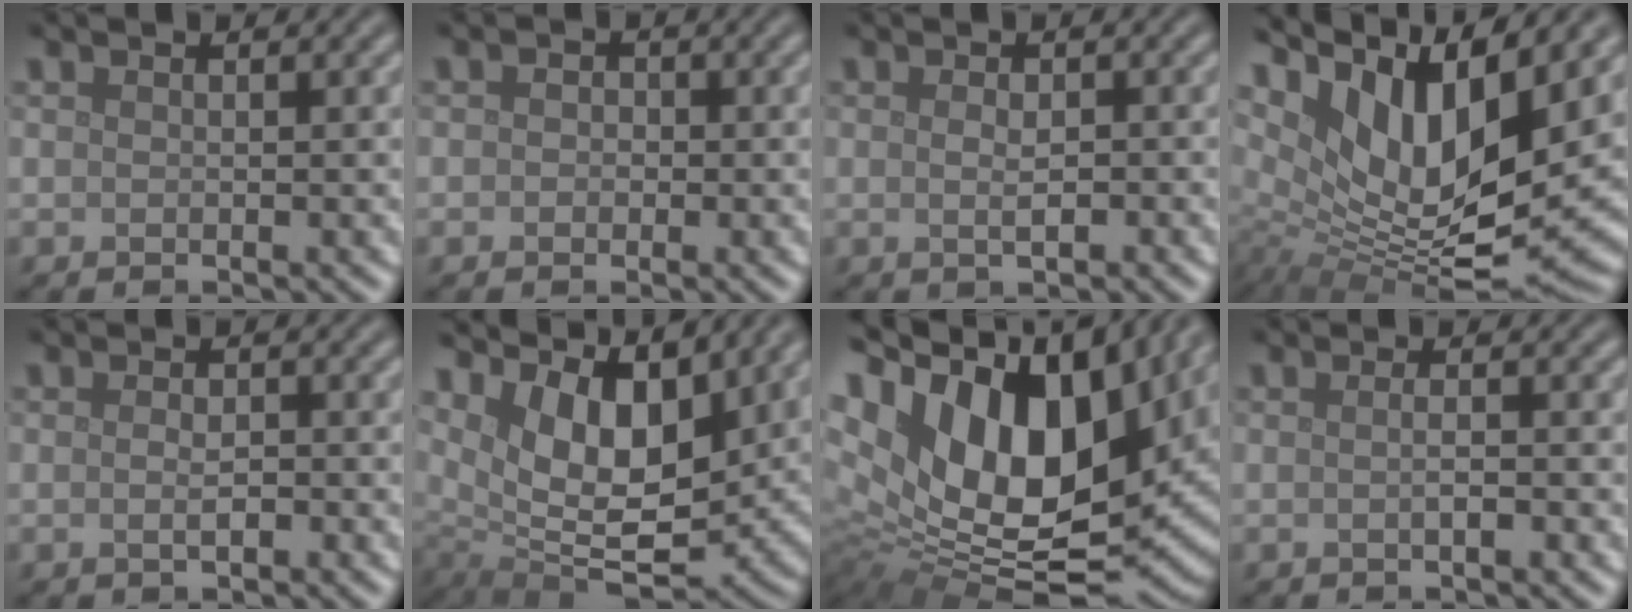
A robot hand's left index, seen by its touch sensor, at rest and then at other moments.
{"total": 1.3, "force": [0.2, 1.2, 0.7], "torque": [-0.001, 0.001, -0.013]}
{"total": 1.6, "force": [-0.1, 0.6, 1.5], "torque": [-0.029, -0.002, -0.001]}
{"total": 13.4, "force": [5.5, 5.4, 10.9], "torque": [-0.192, -0.004, 0.106]}
{"total": 1.5, "force": [-0.4, 0.7, 1.3], "torque": [-0.024, 0.000, -0.007]}
{"total": 10.3, "force": [4.8, 5.0, 7.6], "torque": [-0.142, -0.010, 0.085]}
{"total": 19.6, "force": [4.9, 11.8, 14.8], "torque": [-0.280, 0.001, 0.105]}
{"total": 1.7, "force": [-0.1, 0.6, 1.6], "torque": [-0.011, -0.002, -0.006]}